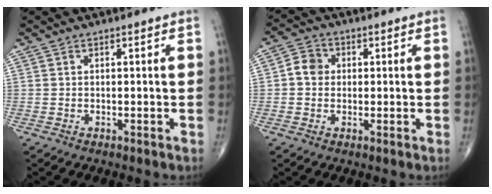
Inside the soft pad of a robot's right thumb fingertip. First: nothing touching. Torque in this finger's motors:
{"motor_torque": [-0.34, 0.37, 0.13, -0.08, 0.03]}